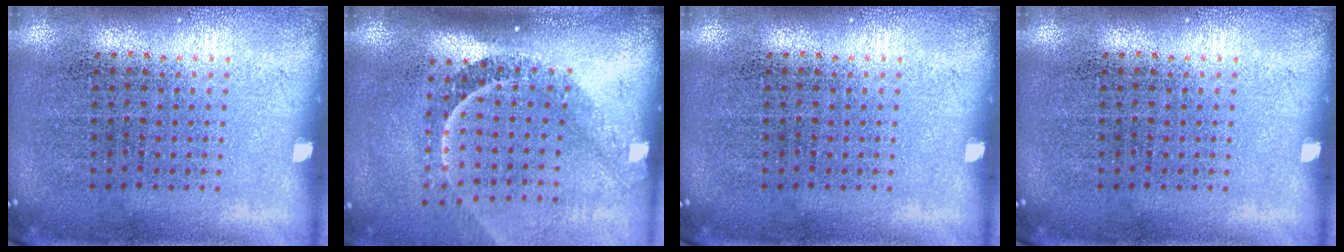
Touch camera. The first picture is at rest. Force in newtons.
{"total": 2.3, "press": 1.6, "slide": 1.7}
{"total": 0.0}
{"total": 0.0}